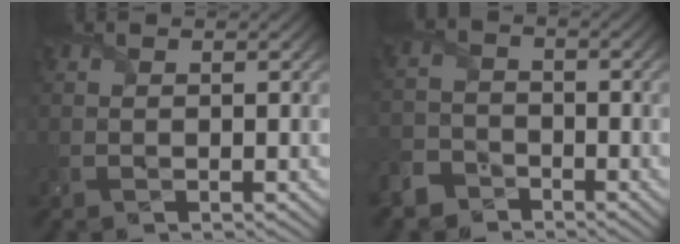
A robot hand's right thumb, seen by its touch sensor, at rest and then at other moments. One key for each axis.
{"total": 5.0, "fx": -4.0, "fy": 2.8, "fz": 1.2, "tx": -0.032, "ty": -0.005, "tz": -0.090}